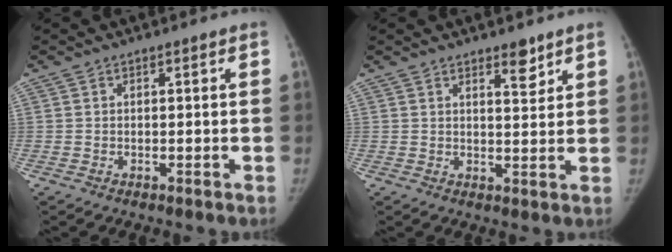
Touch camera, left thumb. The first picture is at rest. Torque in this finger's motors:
{"motor_torque": [0.45, -0.33, 0.42, -0.44, 0.11]}